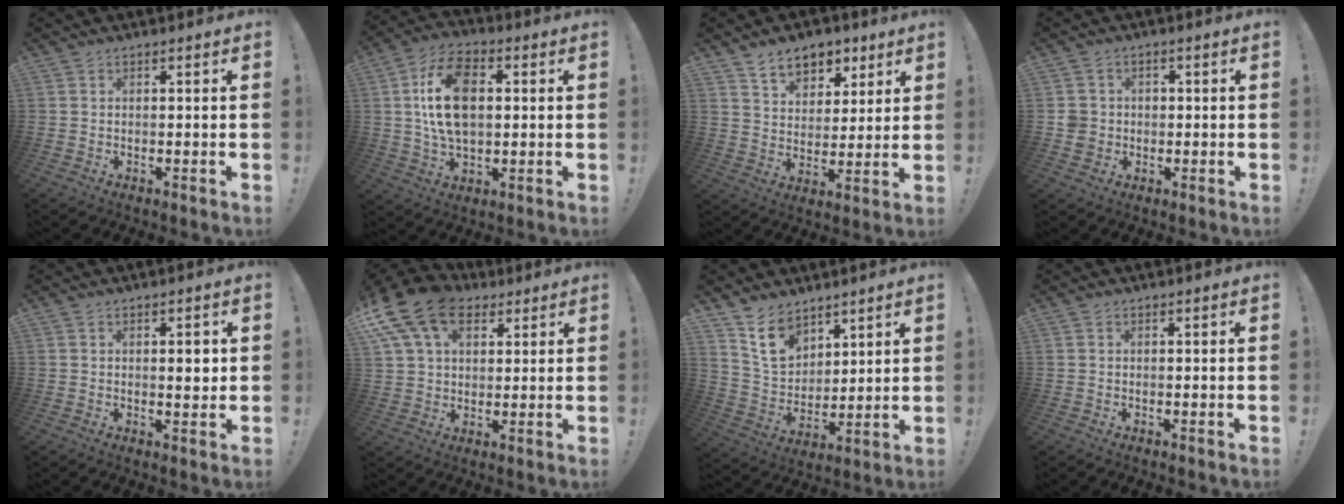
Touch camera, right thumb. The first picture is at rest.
{"total": 16.5, "force": [2.0, 10.2, 12.7], "torque": [-0.225, 0.005, 0.032]}
{"total": 9.8, "force": [6.6, 6.4, 3.5], "torque": [-0.039, -0.045, 0.123]}
{"total": 5.4, "force": [-0.6, 5.1, 1.7], "torque": [-0.035, 0.008, -0.012]}
{"total": 3.1, "force": [0.5, 1.2, 2.8], "torque": [-0.033, -0.006, 0.003]}
{"total": 16.2, "force": [7.4, 10.4, 9.9], "torque": [-0.183, -0.028, 0.136]}
{"total": 12.5, "force": [8.5, 7.9, 4.6], "torque": [-0.072, -0.055, 0.168]}
{"total": 0.0}